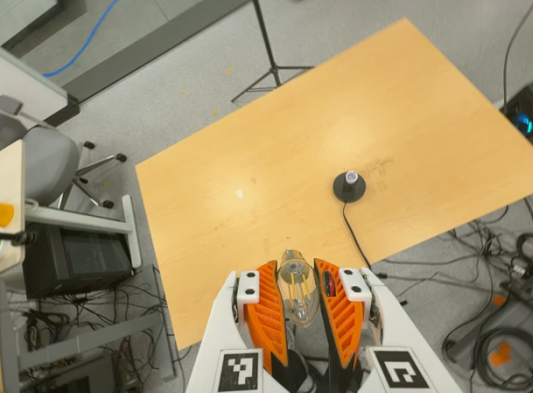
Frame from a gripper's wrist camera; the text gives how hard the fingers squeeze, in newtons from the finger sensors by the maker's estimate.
{"total": 20.3, "left": 22.6, "right": 18.1}